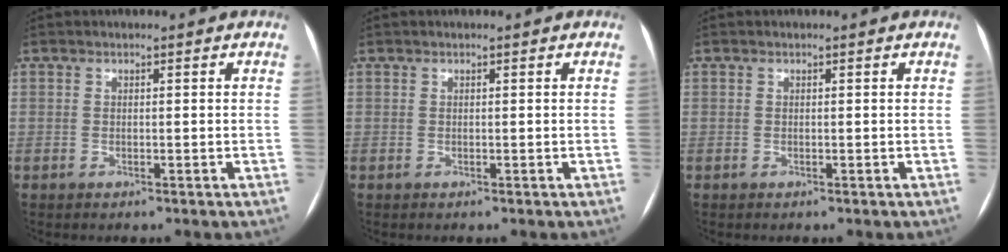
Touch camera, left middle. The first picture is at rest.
{"total": 0.0}
{"total": 0.0}